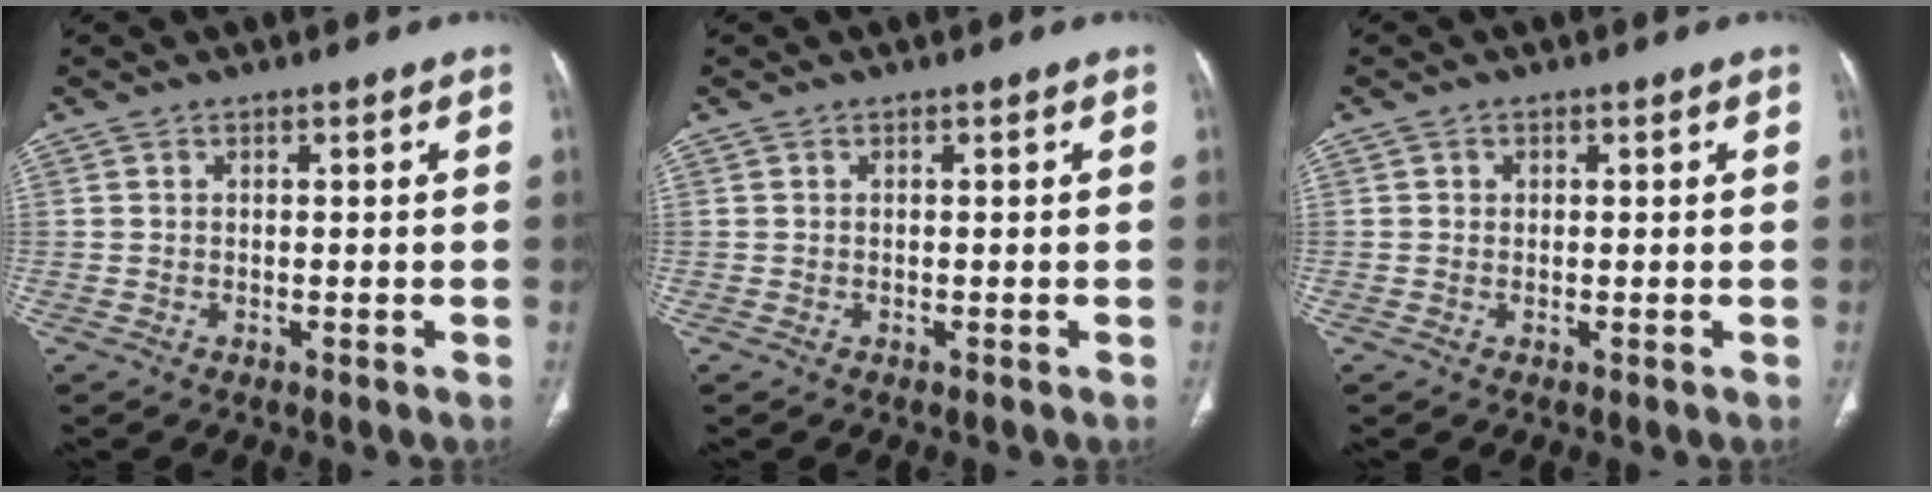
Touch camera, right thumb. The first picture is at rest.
{"total": 0.0}
{"total": 0.8, "force": [0.2, 0.8, 0.1], "torque": [0.003, 0.002, 0.003]}